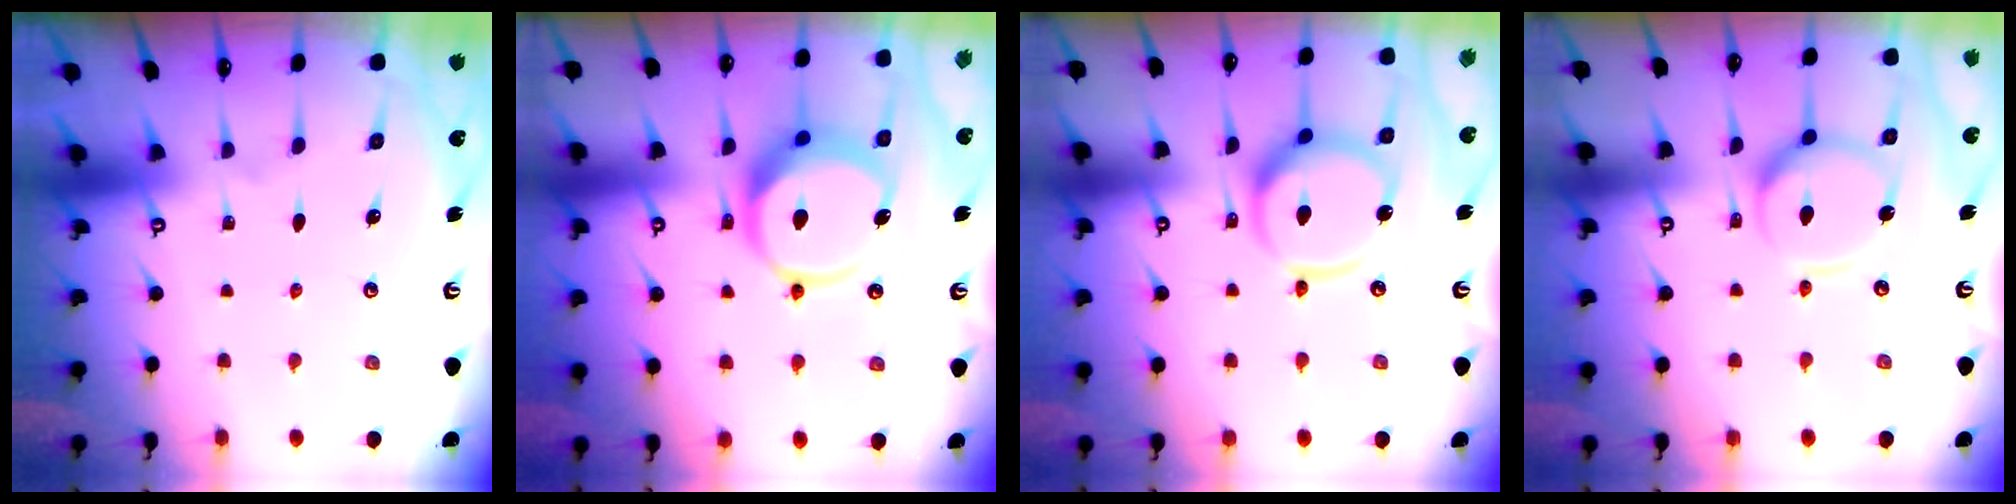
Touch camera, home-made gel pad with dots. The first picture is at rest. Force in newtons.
{"total": 14.0, "press": 13.9, "slide": 1.9}
{"total": 13.5, "press": 13.4, "slide": 2.0}
{"total": 13.7, "press": 13.6, "slide": 1.5}